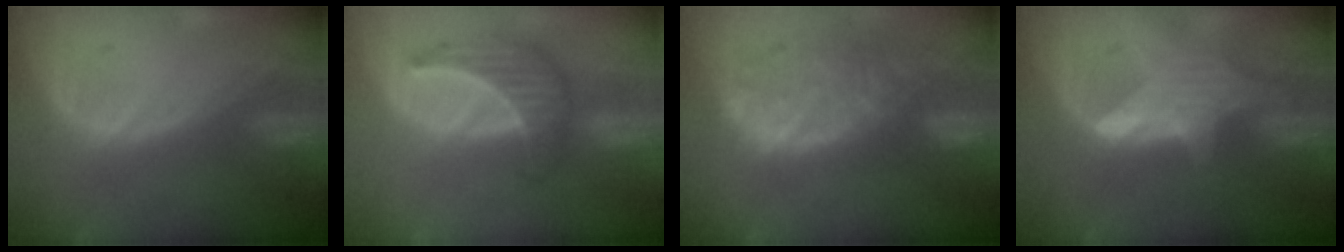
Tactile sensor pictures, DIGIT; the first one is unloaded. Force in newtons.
{"total": 7.0, "press": 6.2, "slide": 3.1}
{"total": 11.4, "press": 9.6, "slide": 6.1}
{"total": 6.1, "press": 6.0, "slide": 0.5}